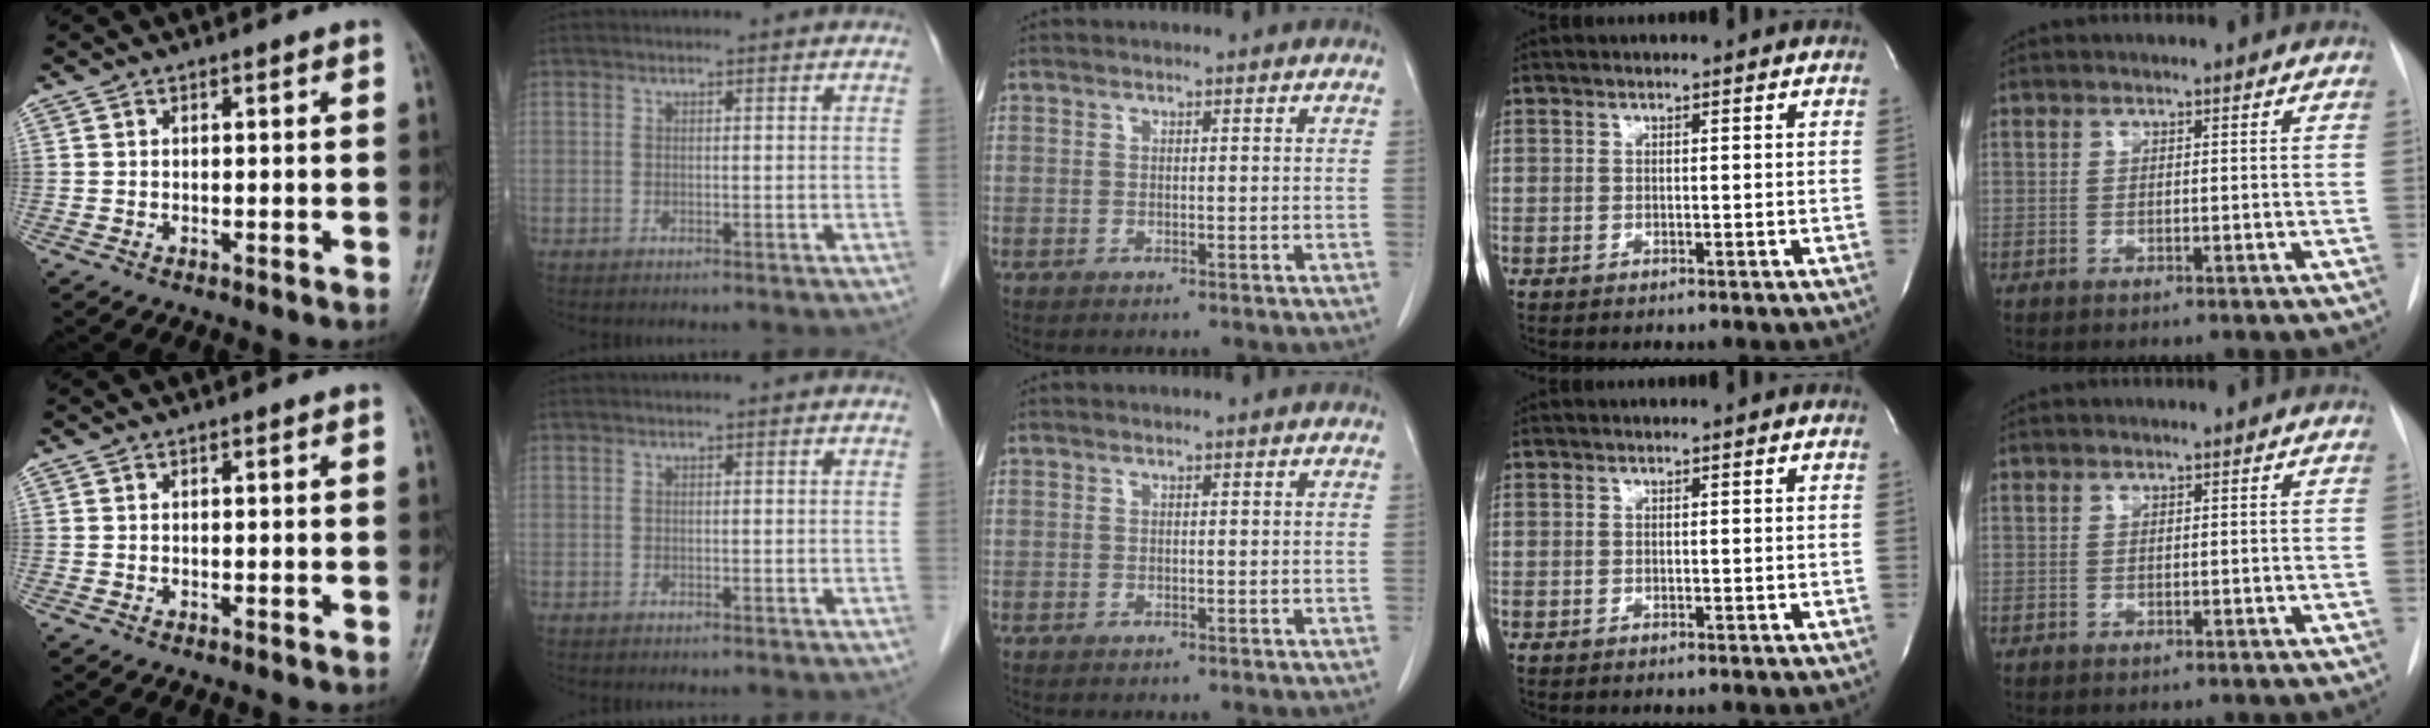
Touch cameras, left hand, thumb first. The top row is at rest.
{}